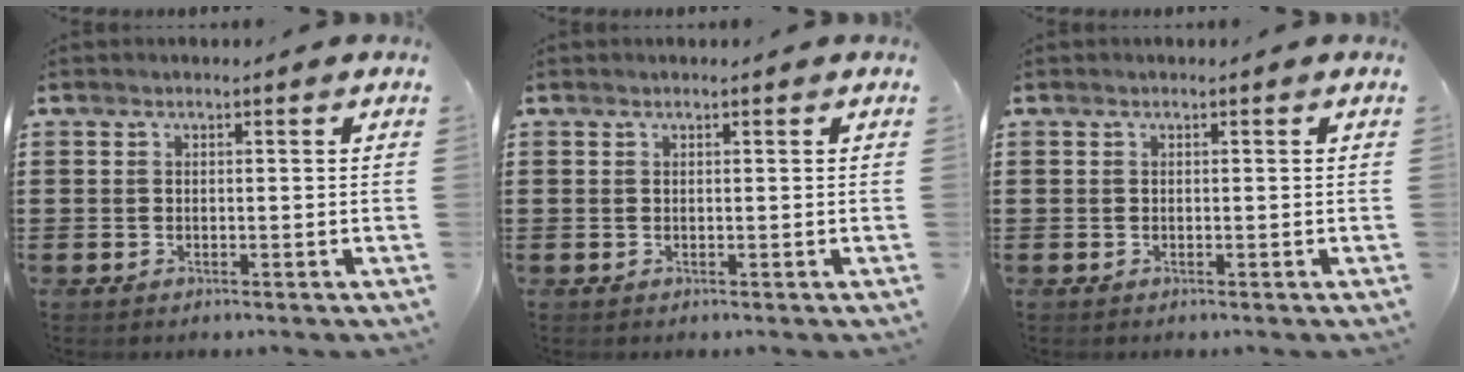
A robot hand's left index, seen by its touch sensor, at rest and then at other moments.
{"total": 0.0}
{"total": 0.0}